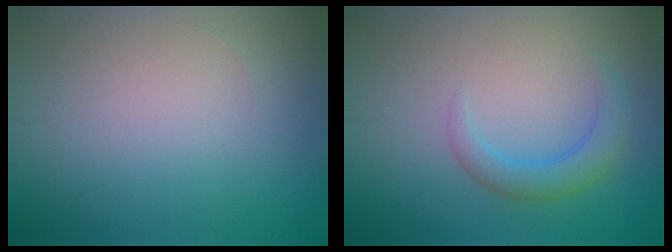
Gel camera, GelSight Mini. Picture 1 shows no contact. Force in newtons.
{"total": 2.6, "press": 2.6, "slide": 0.1}